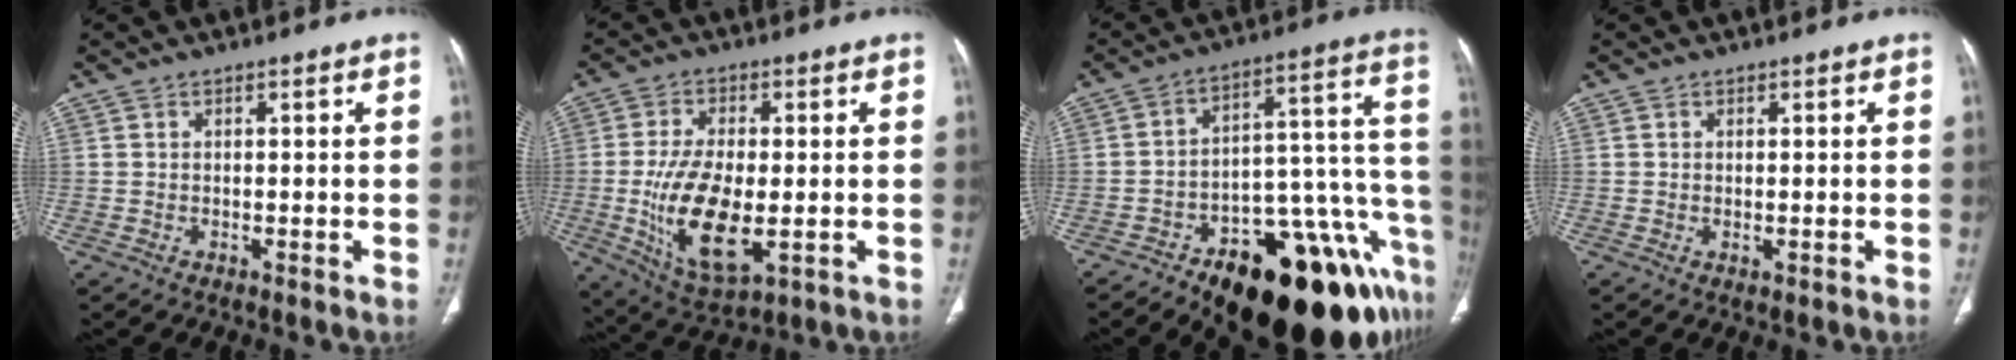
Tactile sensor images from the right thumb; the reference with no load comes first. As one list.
[{"total": 14.7, "force": [-2.4, 6.7, 12.9], "torque": [-0.241, -0.014, -0.029]}, {"total": 30.1, "force": [-15.5, 12.4, 22.7], "torque": [-0.207, 0.085, -0.214]}, {"total": 1.0, "force": [-0.2, 0.3, 0.9], "torque": [-0.018, -0.005, -0.001]}]